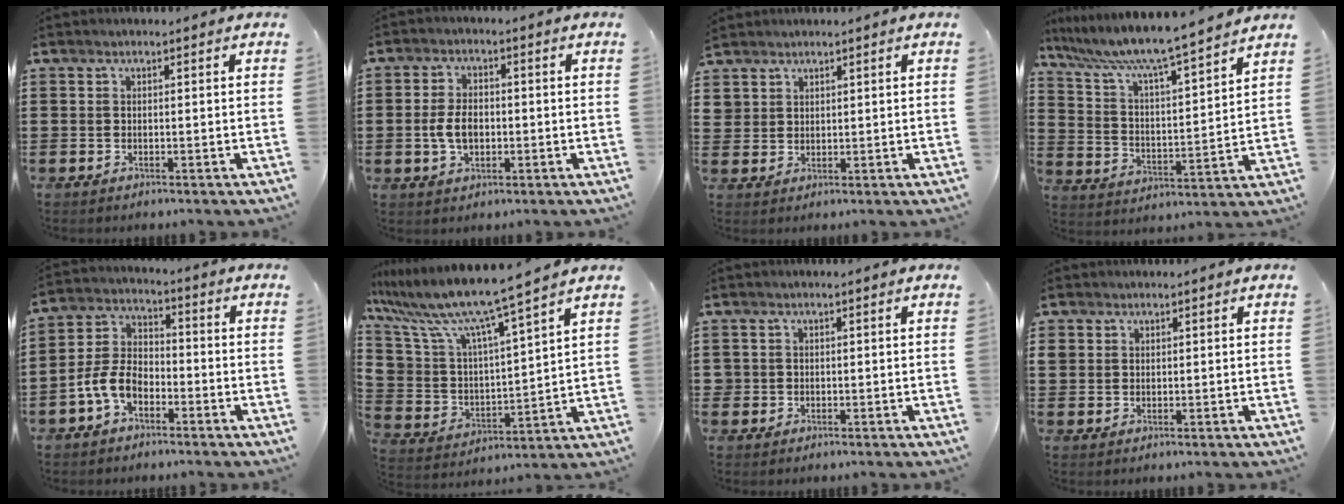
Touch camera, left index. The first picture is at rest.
{"total": 5.2, "force": [-0.7, 3.1, 4.1], "torque": [-0.089, -0.004, -0.021]}
{"total": 2.7, "force": [2.0, 1.8, -0.2], "torque": [-0.007, 0.006, 0.040]}
{"total": 7.2, "force": [6.3, -0.4, 3.4], "torque": [-0.093, -0.044, 0.101]}
{"total": 6.3, "force": [-3.5, 3.6, 3.7], "torque": [-0.102, 0.005, -0.076]}
{"total": 8.8, "force": [7.6, 0.5, 4.4], "torque": [-0.120, -0.048, 0.123]}
{"total": 1.2, "force": [0.0, 1.2, 0.1], "torque": [-0.007, 0.005, -0.003]}
{"total": 1.8, "force": [1.2, 1.3, 0.1], "torque": [-0.008, 0.006, 0.025]}